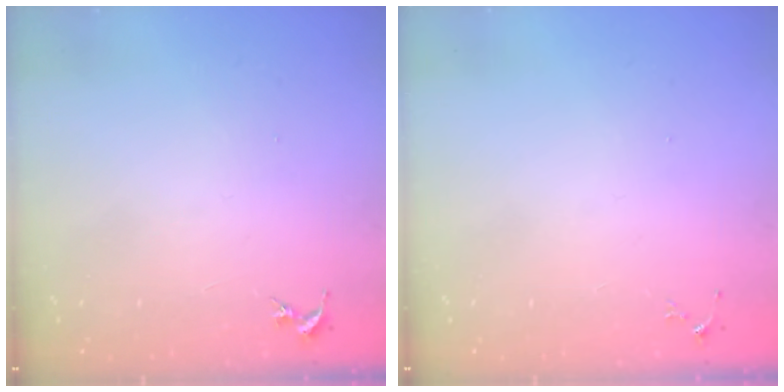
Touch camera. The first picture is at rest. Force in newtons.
{"total": 3.3, "press": 3.3, "slide": 0.5}